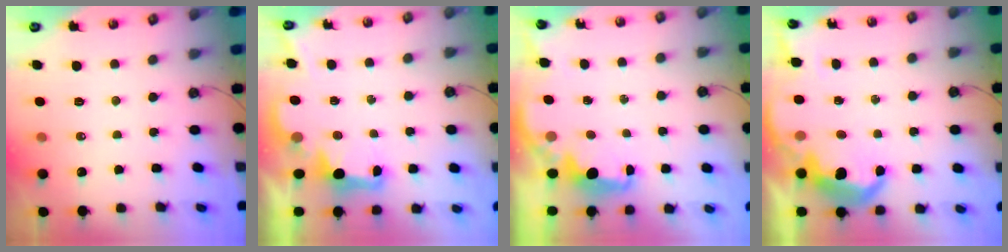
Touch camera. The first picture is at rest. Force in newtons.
{"total": 2.7, "press": 2.6, "slide": 0.5}
{"total": 2.8, "press": 2.6, "slide": 0.9}
{"total": 8.8, "press": 8.7, "slide": 0.6}